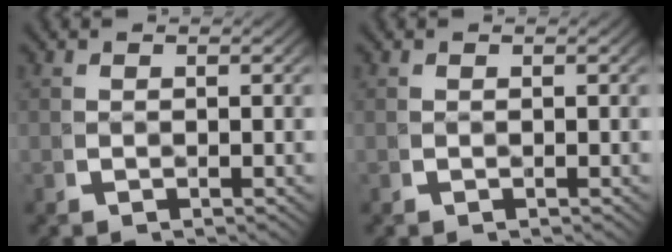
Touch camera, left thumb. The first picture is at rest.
{"total": 0.0}